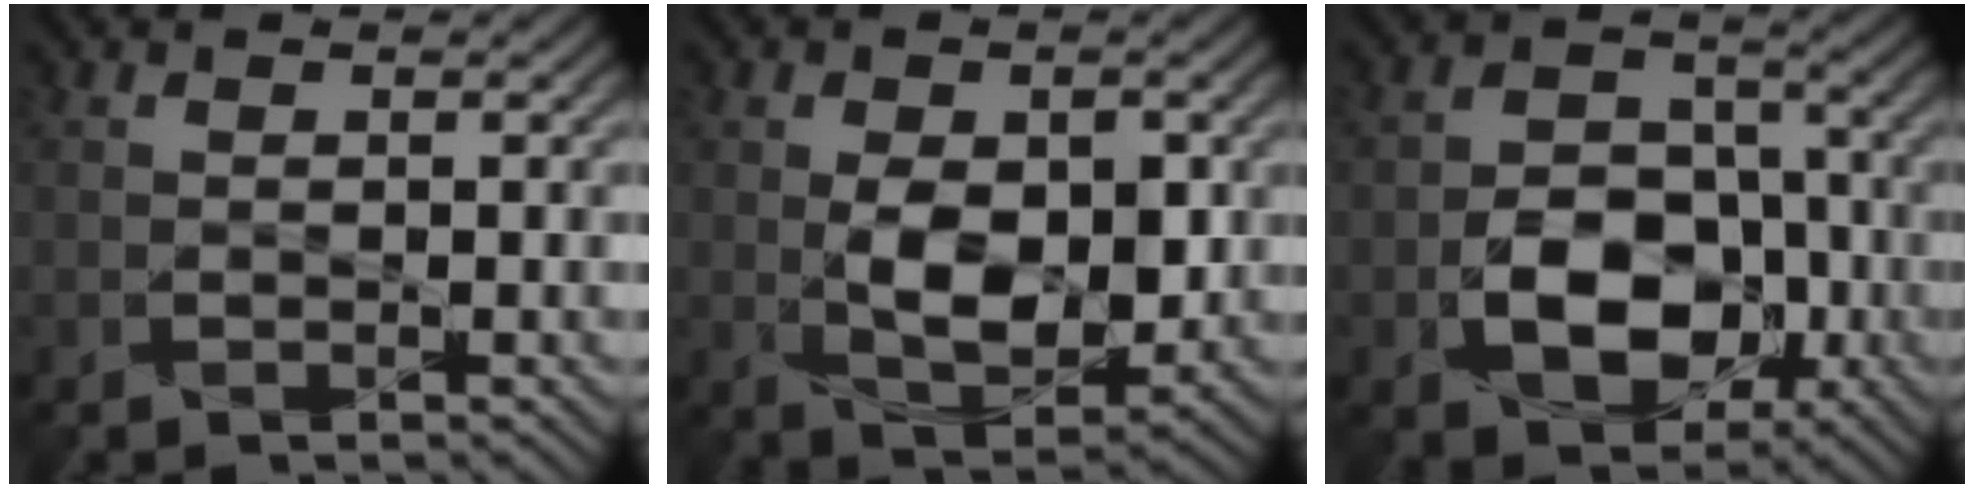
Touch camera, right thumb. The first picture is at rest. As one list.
[{"total": 7.7, "force": [-0.1, 4.5, 6.2], "torque": [-0.115, -0.011, 0.002]}, {"total": 9.5, "force": [-2.9, 6.7, 6.0], "torque": [-0.100, -0.007, -0.054]}]